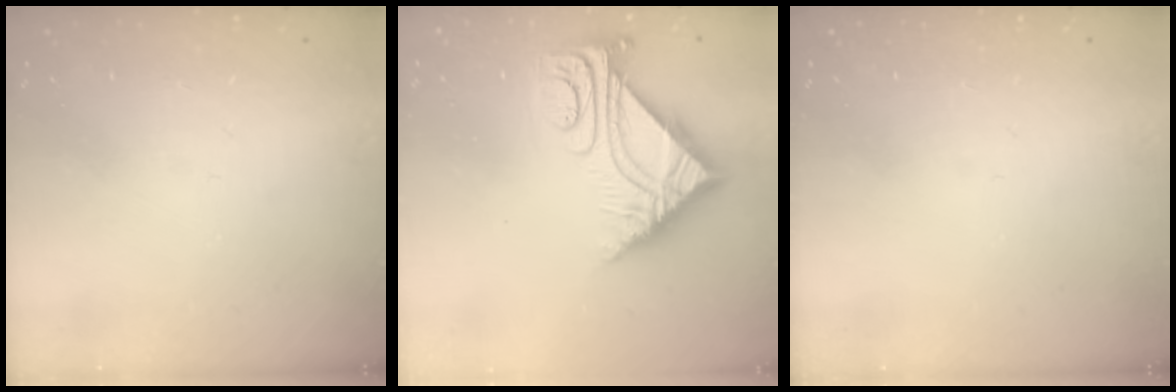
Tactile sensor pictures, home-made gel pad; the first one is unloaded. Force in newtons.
{"total": 7.5, "press": 7.4, "slide": 0.8}
{"total": 0.0}